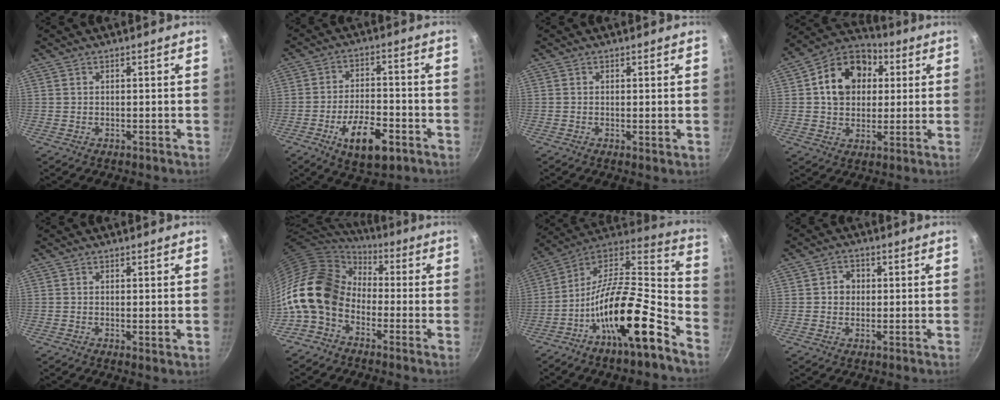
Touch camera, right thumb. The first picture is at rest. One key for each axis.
{"total": 11.8, "fx": -5.3, "fy": 5.2, "fz": 9.1, "tx": -0.137, "ty": 0.026, "tz": -0.085}
{"total": 0.9, "fx": 0.0, "fy": 0.1, "fz": 0.9, "tx": -0.015, "ty": -0.004, "tz": -0.003}
{"total": 14.8, "fx": 3.1, "fy": 11.6, "fz": 8.6, "tx": -0.118, "ty": 0.023, "tz": 0.037}
{"total": 1.2, "fx": 0.1, "fy": 0.3, "fz": 1.2, "tx": -0.021, "ty": -0.006, "tz": -0.001}
{"total": 15.7, "fx": -2.2, "fy": 11.8, "fz": 10.1, "tx": -0.162, "ty": 0.040, "tz": -0.064}
{"total": 22.0, "fx": -11.2, "fy": 6.3, "fz": 17.9, "tx": -0.271, "ty": 0.074, "tz": -0.213}
{"total": 3.5, "fx": 0.2, "fy": 3.1, "fz": 1.5, "tx": -0.003, "ty": 0.006, "tz": -0.002}